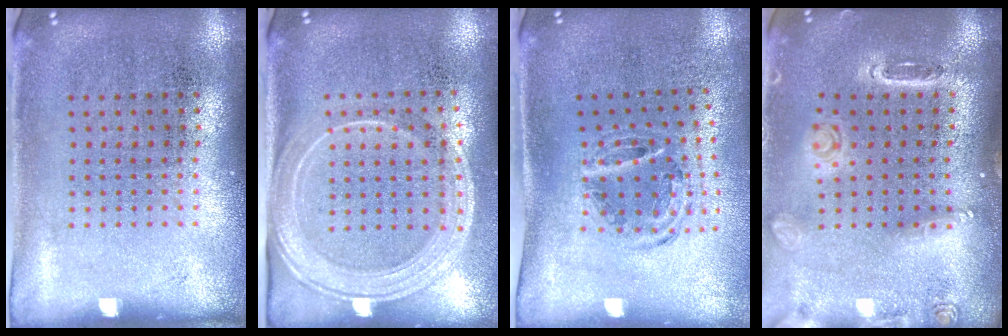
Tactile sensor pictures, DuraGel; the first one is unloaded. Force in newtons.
{"total": 2.1, "press": 1.8, "slide": 1.1}
{"total": 1.1, "press": 1.0, "slide": 0.3}
{"total": 1.5, "press": 1.5, "slide": 0.1}